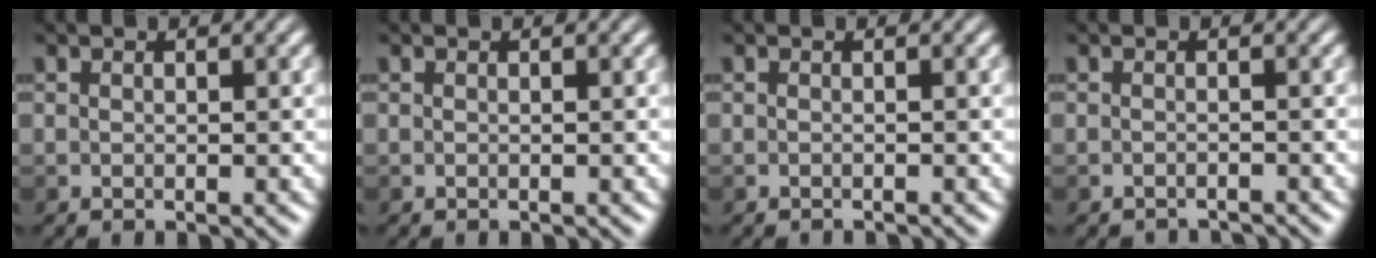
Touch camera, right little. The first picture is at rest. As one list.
[{"total": 0.0}, {"total": 0.9, "force": [-0.9, 0.1, 0.1], "torque": [0.002, -0.004, -0.015]}, {"total": 2.2, "force": [-2.2, 0.1, 0.2], "torque": [0.004, -0.006, -0.031]}]